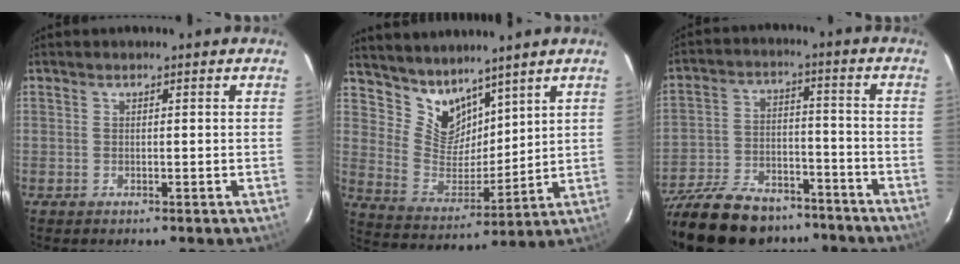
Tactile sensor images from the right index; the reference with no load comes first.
{"total": 10.3, "force": [8.4, 5.1, 3.1], "torque": [-0.059, -0.004, 0.174]}
{"total": 25.3, "force": [-20.0, 10.7, 11.1], "torque": [-0.247, -0.002, -0.302]}